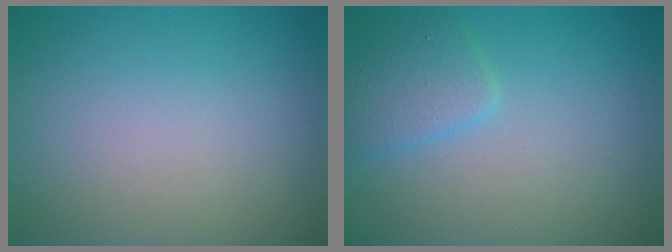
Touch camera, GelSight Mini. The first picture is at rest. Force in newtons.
{"total": 2.4, "press": 2.4, "slide": 0.0}